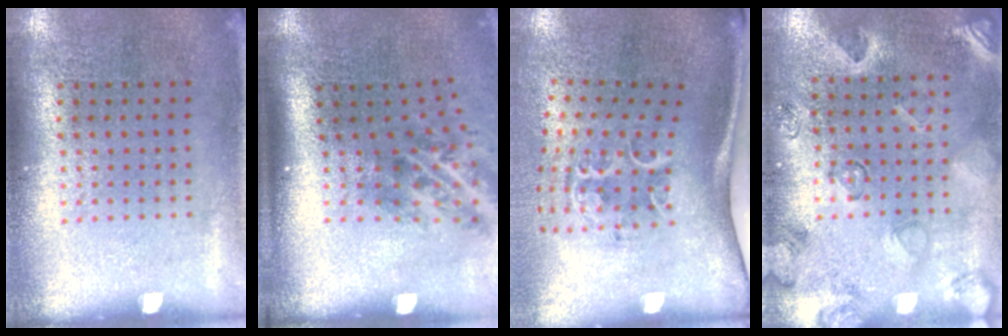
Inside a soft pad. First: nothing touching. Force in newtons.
{"total": 2.0, "press": 1.2, "slide": 1.6}
{"total": 2.2, "press": 1.3, "slide": 1.7}
{"total": 2.3, "press": 1.9, "slide": 1.3}